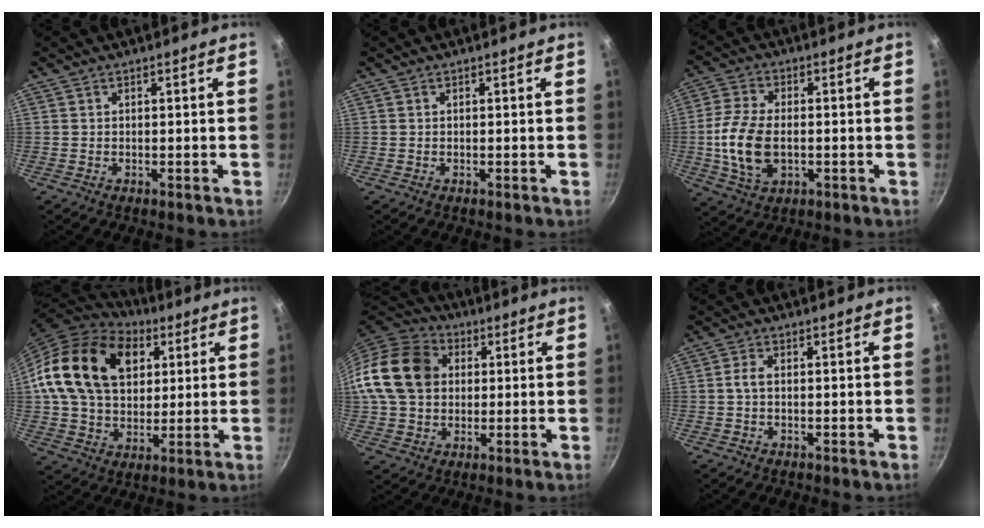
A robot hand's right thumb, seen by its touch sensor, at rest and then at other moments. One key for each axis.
{"total": 0.0}
{"total": 11.3, "fx": -1.3, "fy": 6.8, "fz": 9.0, "tx": -0.179, "ty": 0.009, "tz": -0.025}
{"total": 22.2, "fx": 6.6, "fy": 15.8, "fz": 14.0, "tx": -0.218, "ty": 0.002, "tz": 0.112}
{"total": 17.0, "fx": 2.3, "fy": 13.6, "fz": 9.9, "tx": -0.171, "ty": 0.027, "tz": 0.030}
{"total": 2.2, "fx": -0.1, "fy": 1.0, "fz": 1.9, "tx": -0.047, "ty": 0.008, "tz": -0.007}